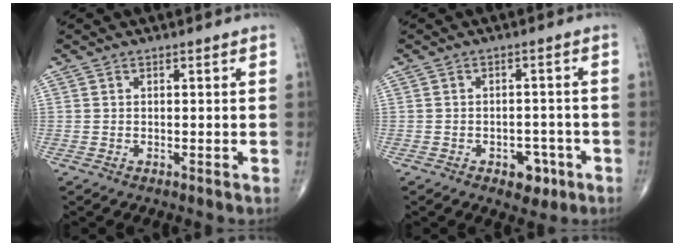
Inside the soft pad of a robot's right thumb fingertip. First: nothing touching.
{"total": 4.8, "force": [-2.4, 3.1, 2.8], "torque": [-0.013, 0.017, -0.029]}